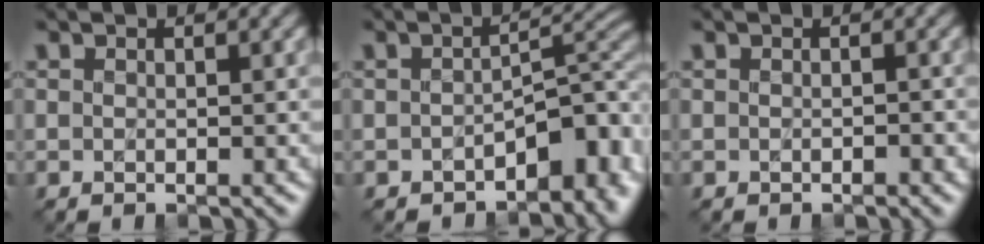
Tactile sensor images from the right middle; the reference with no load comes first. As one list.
[{"total": 6.0, "force": [-3.0, 3.1, 4.2], "torque": [-0.030, 0.005, -0.047]}, {"total": 0.6, "force": [-0.3, 0.3, 0.4], "torque": [-0.007, 0.000, -0.004]}]